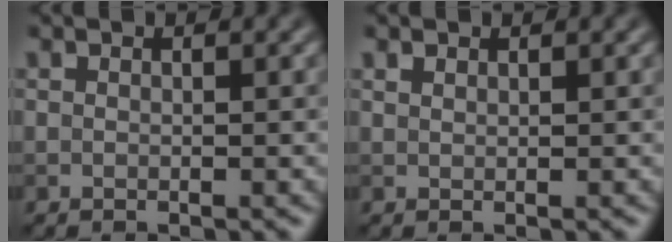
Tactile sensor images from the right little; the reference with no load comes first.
{"total": 0.6, "force": [0.6, 0.2, 0.2], "torque": [-0.005, 0.001, 0.014]}